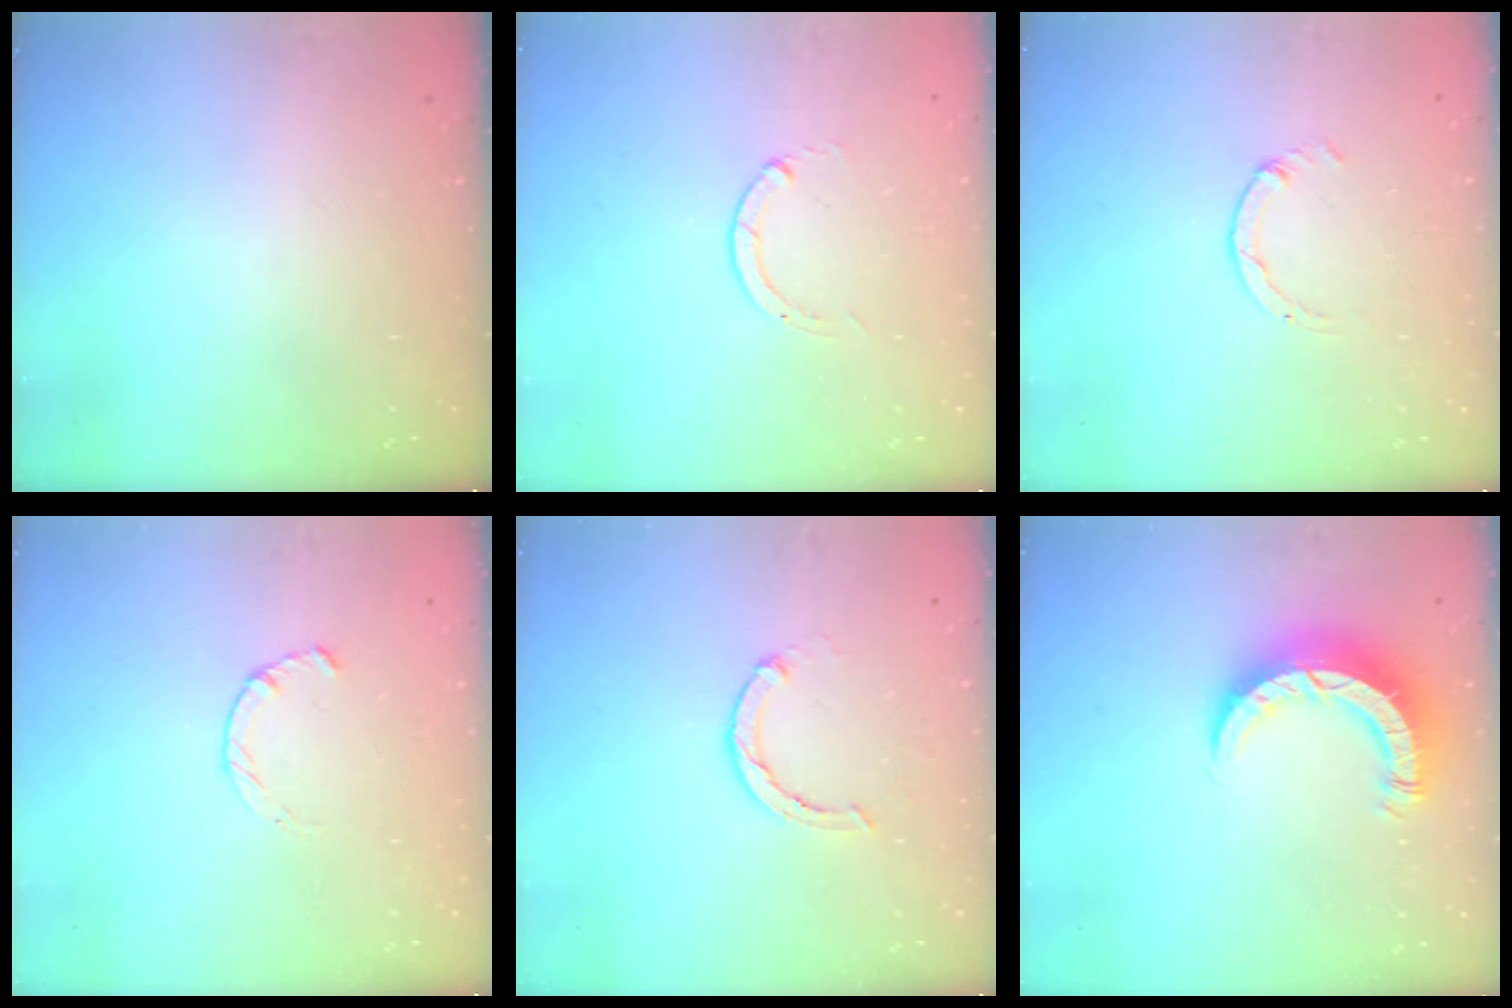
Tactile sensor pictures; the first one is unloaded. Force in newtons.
{"total": 0.0}
{"total": 0.7, "press": 0.7, "slide": 0.2}
{"total": 2.2, "press": 2.2, "slide": 0.4}
{"total": 2.3, "press": 2.3, "slide": 0.2}
{"total": 8.3, "press": 8.2, "slide": 0.8}